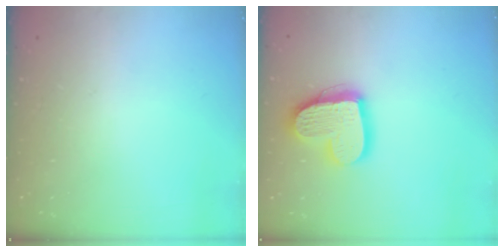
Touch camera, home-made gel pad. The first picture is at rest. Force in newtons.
{"total": 16.9, "press": 16.8, "slide": 1.6}